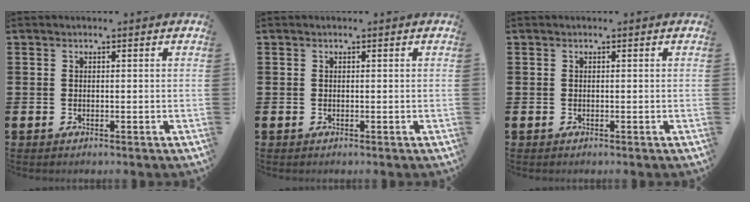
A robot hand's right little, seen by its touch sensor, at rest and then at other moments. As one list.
[{"total": 0.0}, {"total": 0.0}]